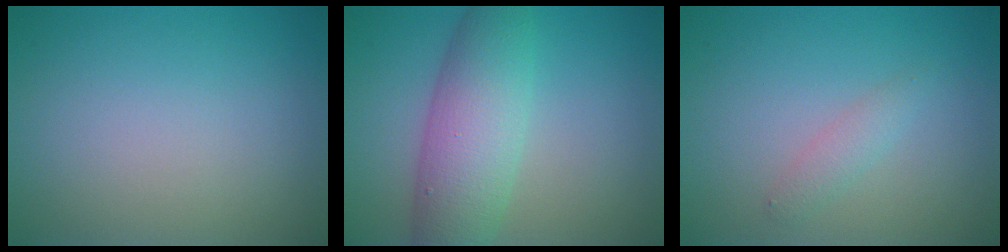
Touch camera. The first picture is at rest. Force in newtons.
{"total": 6.8, "press": 6.8, "slide": 0.2}
{"total": 1.3, "press": 1.3, "slide": 0.0}